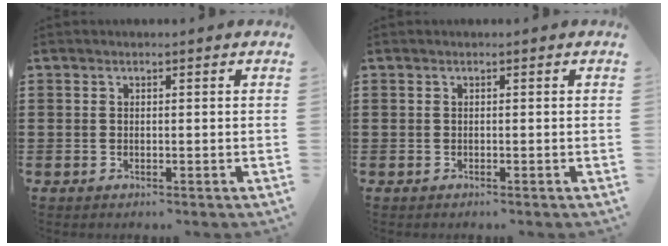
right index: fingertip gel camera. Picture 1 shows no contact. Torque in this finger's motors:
{"motor_torque": [-0.01, -0.02, -0.02, -0.04]}